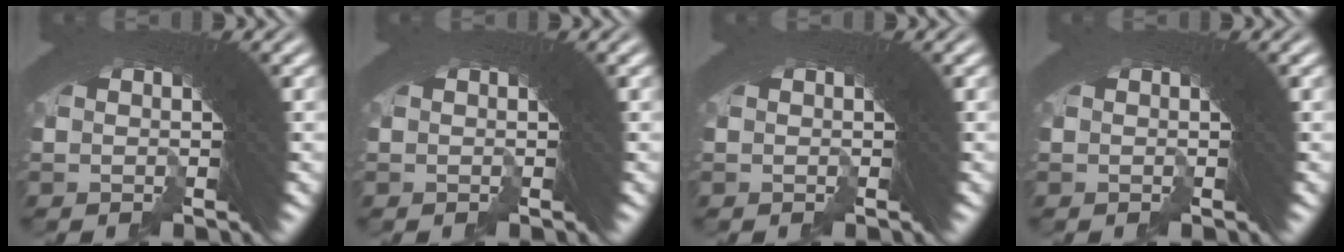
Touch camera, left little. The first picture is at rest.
{"total": 0.0}
{"total": 0.0}
{"total": 0.0}